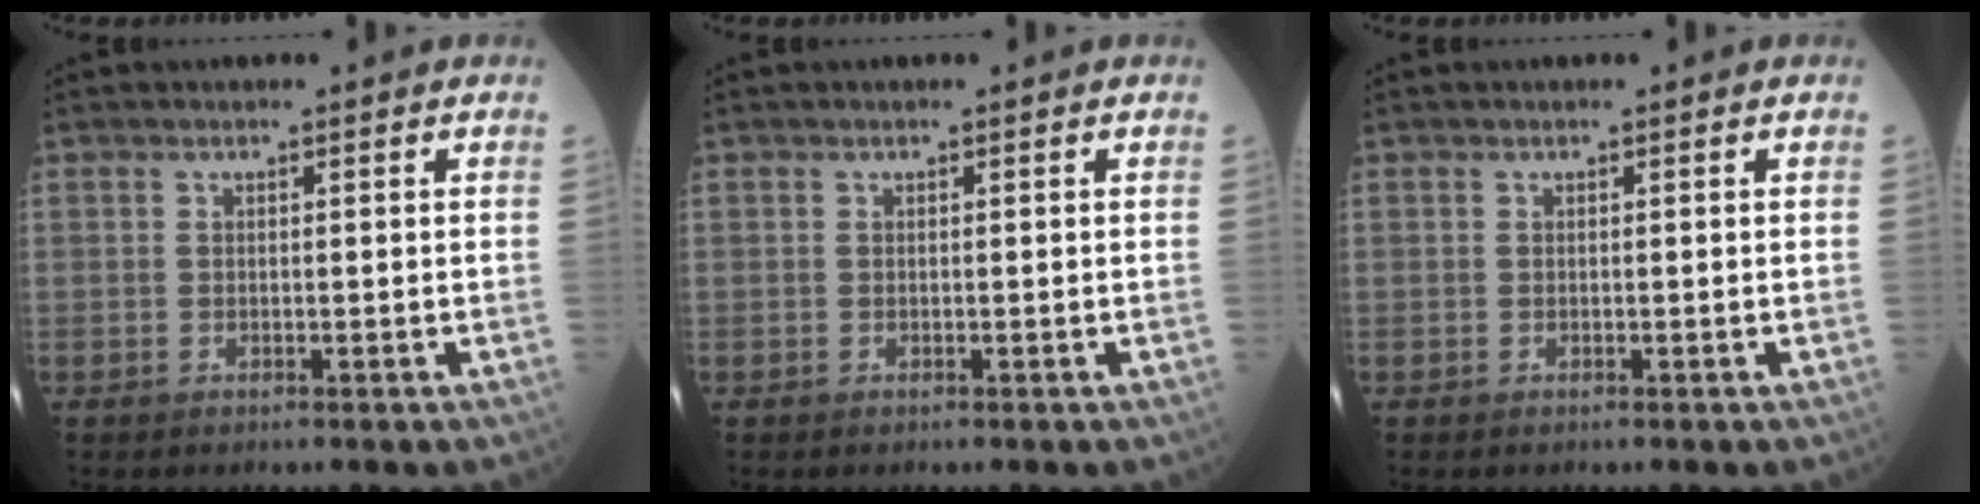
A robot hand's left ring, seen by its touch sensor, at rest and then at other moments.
{"total": 0.0}
{"total": 0.0}